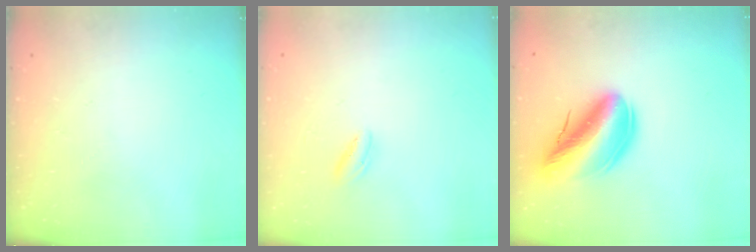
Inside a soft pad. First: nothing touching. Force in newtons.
{"total": 3.2, "press": 3.0, "slide": 1.1}
{"total": 17.5, "press": 17.1, "slide": 4.1}